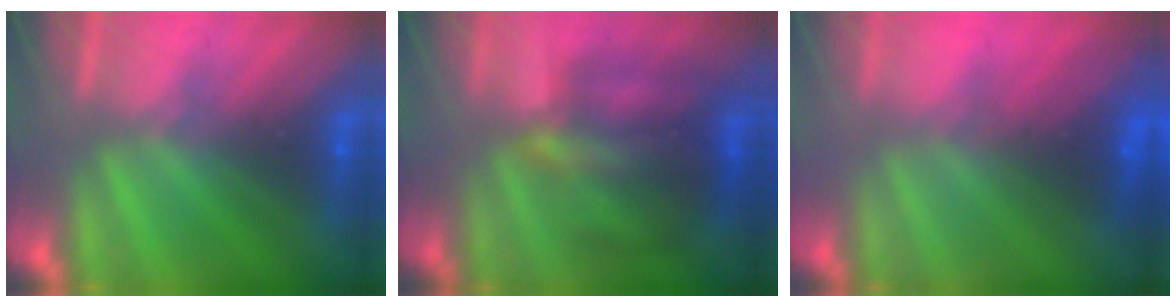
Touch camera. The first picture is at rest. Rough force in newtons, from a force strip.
{"total": 4.6}
{"total": 2.7}